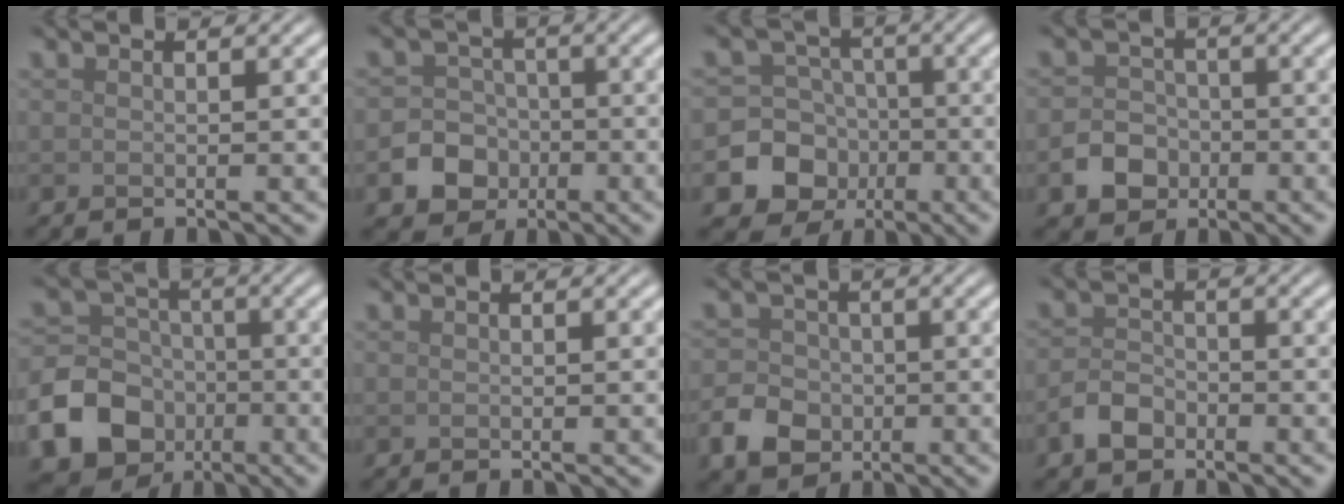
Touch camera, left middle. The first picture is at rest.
{"total": 5.1, "force": [-1.9, 4.5, 1.4], "torque": [-0.001, -0.003, -0.057]}
{"total": 8.6, "force": [-2.8, 7.9, 1.8], "torque": [-0.023, -0.009, -0.082]}
{"total": 3.2, "force": [-1.3, 2.6, 1.2], "torque": [-0.019, 0.001, -0.026]}
{"total": 12.5, "force": [-4.9, 10.8, 3.9], "torque": [-0.088, -0.042, -0.108]}
{"total": 0.0}
{"total": 4.3, "force": [-1.7, 3.5, 1.8], "torque": [-0.034, 0.001, -0.041]}
{"total": 2.6, "force": [-1.6, 1.7, 1.2], "torque": [-0.020, 0.005, -0.037]}